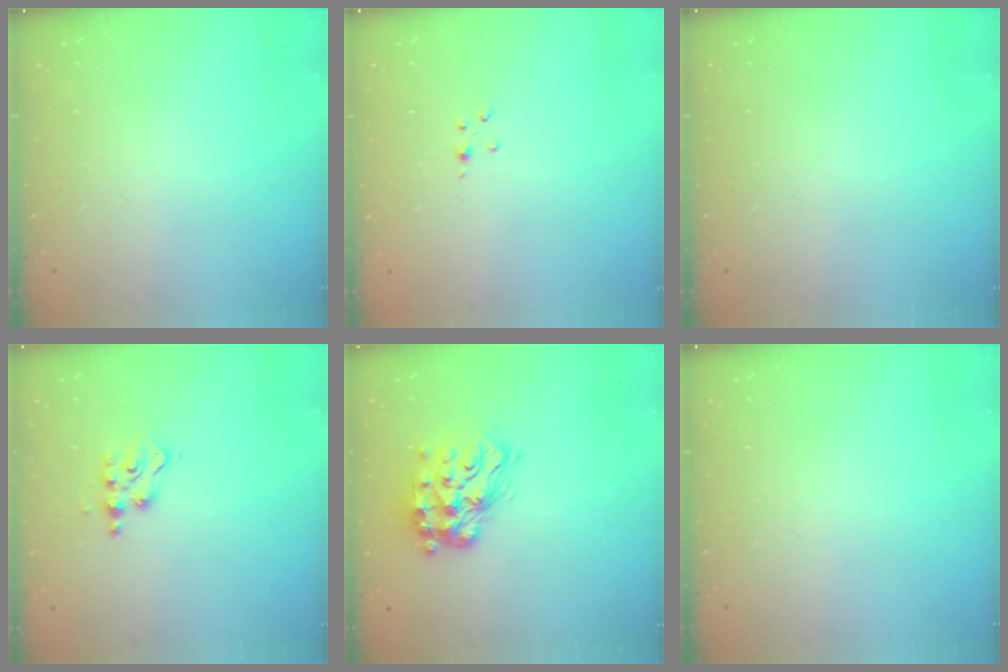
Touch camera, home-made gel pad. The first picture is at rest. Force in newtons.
{"total": 2.8, "press": 2.8, "slide": 0.4}
{"total": 0.0}
{"total": 4.5, "press": 4.4, "slide": 0.6}
{"total": 17.1, "press": 17.1, "slide": 1.2}
{"total": 0.0}